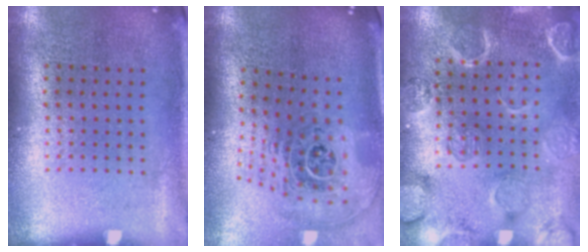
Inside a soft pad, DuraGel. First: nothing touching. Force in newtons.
{"total": 2.4, "press": 1.6, "slide": 1.7}
{"total": 2.5, "press": 2.5, "slide": 0.3}